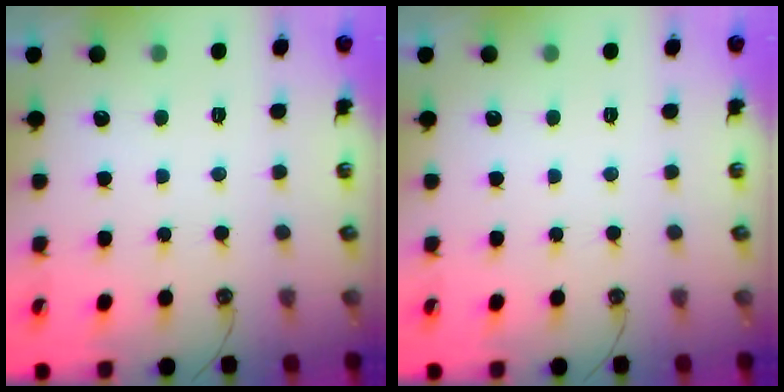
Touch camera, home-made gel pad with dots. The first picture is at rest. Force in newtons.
{"total": 0.0}